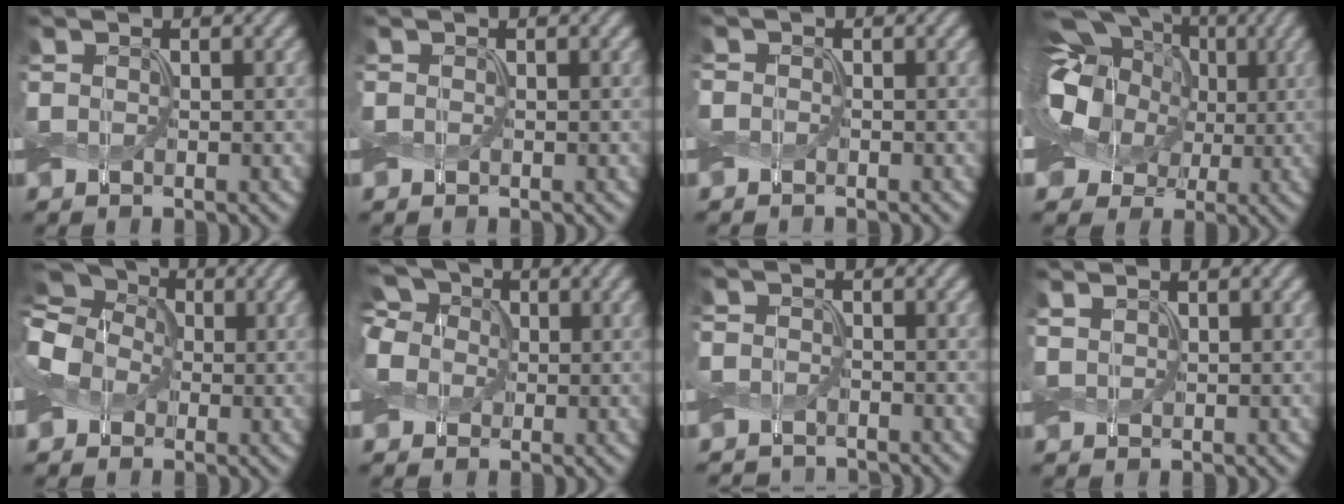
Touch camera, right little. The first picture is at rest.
{"total": 0.0}
{"total": 0.6, "force": [-0.4, 0.3, -0.3], "torque": [0.013, 0.000, -0.011]}
{"total": 15.5, "force": [4.7, 12.2, 8.3], "torque": [-0.193, 0.048, 0.049]}
{"total": 8.2, "force": [-0.5, 6.8, 4.6], "torque": [-0.106, 0.024, -0.046]}
{"total": 8.6, "force": [3.1, 6.7, 4.4], "torque": [-0.089, 0.034, 0.024]}
{"total": 2.0, "force": [-1.8, 0.8, -0.4], "torque": [0.021, -0.006, -0.041]}
{"total": 0.8, "force": [0.6, 0.3, 0.4], "torque": [-0.010, 0.002, 0.015]}